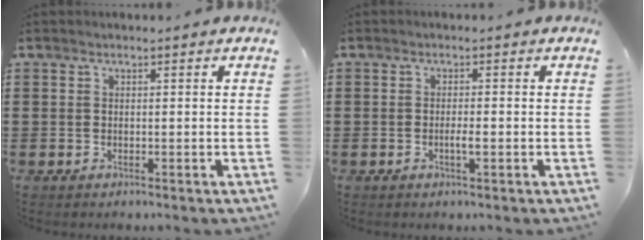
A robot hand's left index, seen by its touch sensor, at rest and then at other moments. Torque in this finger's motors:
{"motor_torque": [0.12, 0.02, 0.02, 0.03]}